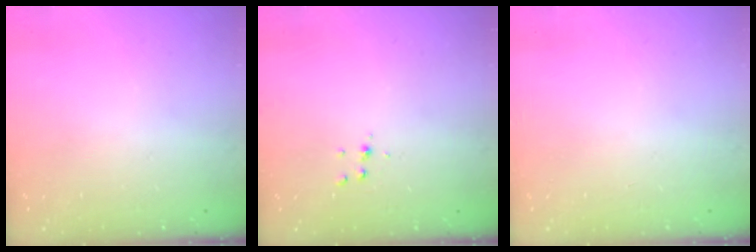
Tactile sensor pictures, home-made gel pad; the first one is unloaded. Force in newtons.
{"total": 4.4, "press": 4.3, "slide": 0.4}
{"total": 0.0}